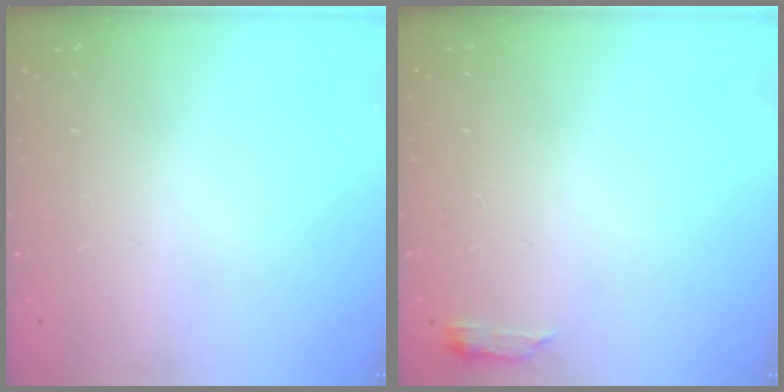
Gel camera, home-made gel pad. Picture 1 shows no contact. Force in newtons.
{"total": 2.8, "press": 2.8, "slide": 0.5}